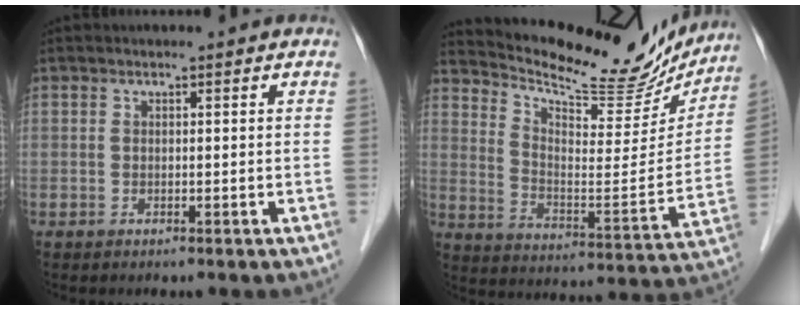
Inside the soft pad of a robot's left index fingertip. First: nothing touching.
{"total": 22.0, "force": [20.3, 4.7, 7.1], "torque": [-0.116, -0.043, 0.285]}